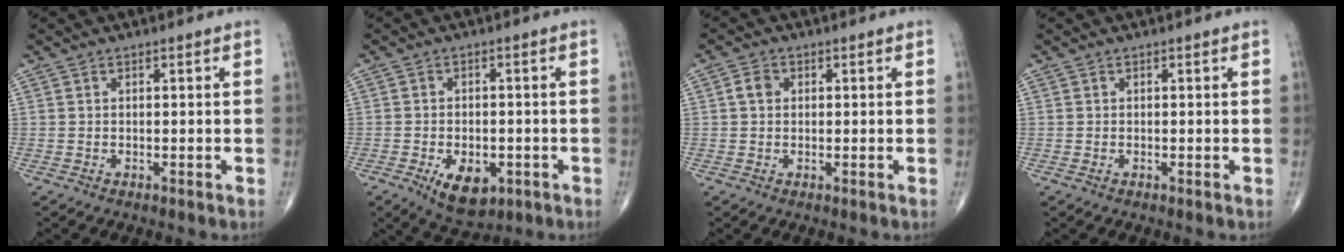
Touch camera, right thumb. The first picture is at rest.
{"total": 7.8, "force": [-3.1, 4.5, 5.6], "torque": [-0.075, 0.003, -0.038]}
{"total": 2.3, "force": [0.4, 1.9, 1.3], "torque": [-0.020, 0.005, 0.004]}
{"total": 0.0}